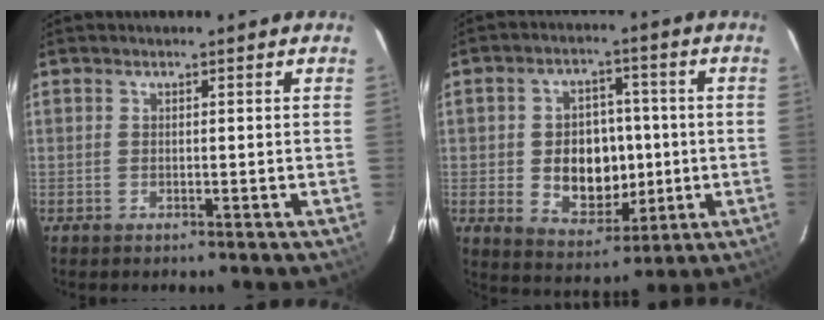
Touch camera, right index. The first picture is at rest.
{"total": 11.1, "force": [-1.0, 8.5, 7.1], "torque": [-0.145, 0.008, 0.005]}